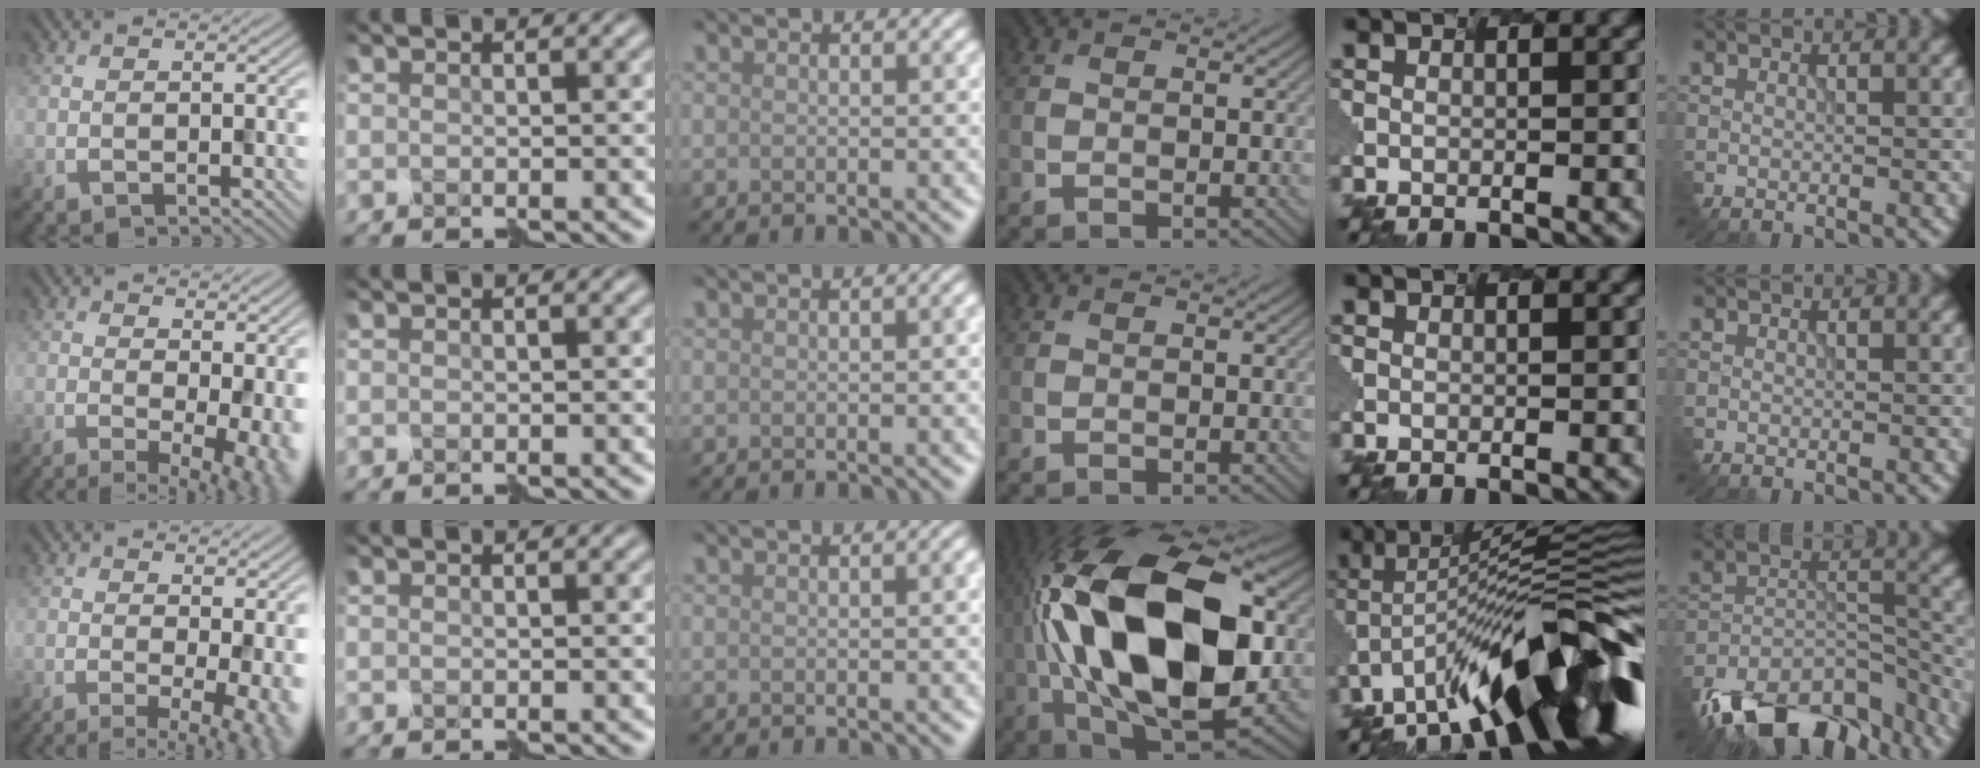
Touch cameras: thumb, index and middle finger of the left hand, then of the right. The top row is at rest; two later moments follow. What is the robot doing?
{"motion": "assemble", "object": "spray bottle"}